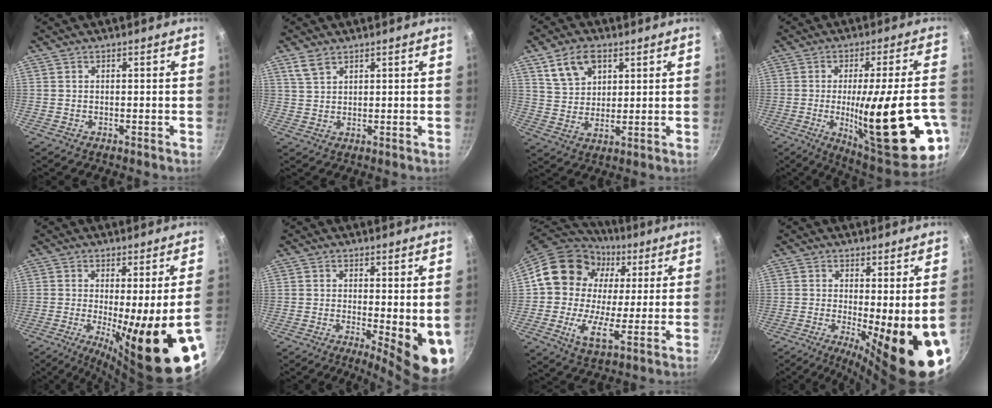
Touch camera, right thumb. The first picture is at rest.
{"total": 3.6, "force": [2.5, 1.8, 1.9], "torque": [-0.032, -0.006, 0.052]}
{"total": 8.9, "force": [4.6, 5.4, 5.3], "torque": [-0.081, -0.013, 0.088]}
{"total": 27.4, "force": [-6.8, 6.7, 25.7], "torque": [-0.348, -0.006, -0.081]}
{"total": 19.2, "force": [-4.6, 2.1, 18.5], "torque": [-0.256, -0.034, -0.048]}
{"total": 9.8, "force": [-1.2, 2.7, 9.3], "torque": [-0.105, -0.016, -0.010]}
{"total": 18.9, "force": [3.7, 14.1, 12.0], "torque": [-0.188, 0.015, 0.048]}
{"total": 14.4, "force": [-3.1, 2.8, 13.8], "torque": [-0.172, -0.024, -0.034]}